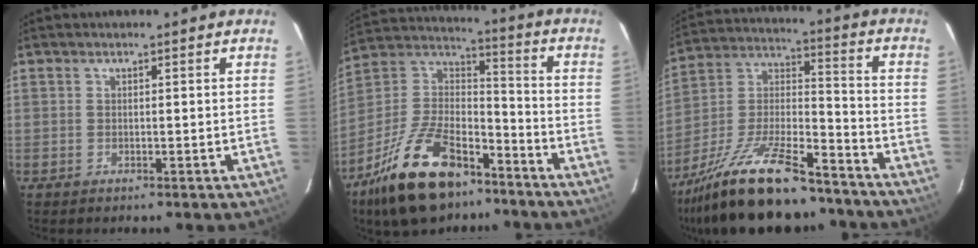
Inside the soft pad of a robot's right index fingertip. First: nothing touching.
{"total": 22.5, "force": [-14.3, 10.9, 13.4], "torque": [-0.275, 0.011, -0.243]}
{"total": 24.7, "force": [-18.5, 7.4, 14.5], "torque": [-0.276, -0.007, -0.299]}